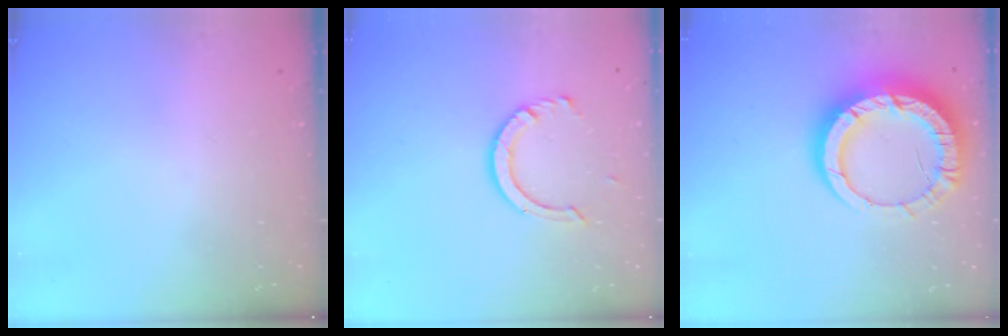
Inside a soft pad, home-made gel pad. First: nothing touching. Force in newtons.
{"total": 8.4, "press": 8.3, "slide": 0.7}
{"total": 17.7, "press": 17.7, "slide": 1.5}